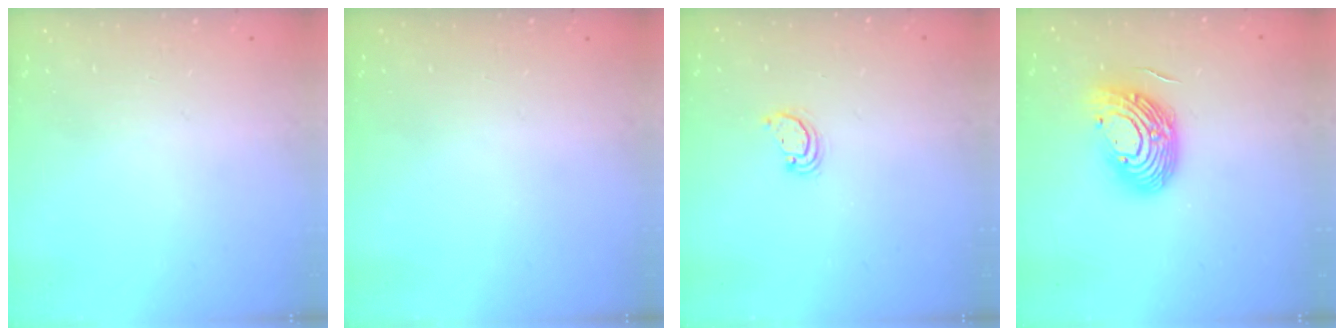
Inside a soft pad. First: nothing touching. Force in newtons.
{"total": 0.0}
{"total": 2.2, "press": 2.2, "slide": 0.3}
{"total": 13.8, "press": 13.7, "slide": 1.8}